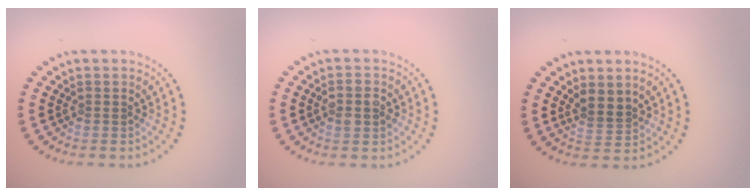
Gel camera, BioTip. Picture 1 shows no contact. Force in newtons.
{"total": 1.8, "press": 1.8, "slide": 0.2}
{"total": 1.8, "press": 1.4, "slide": 1.1}